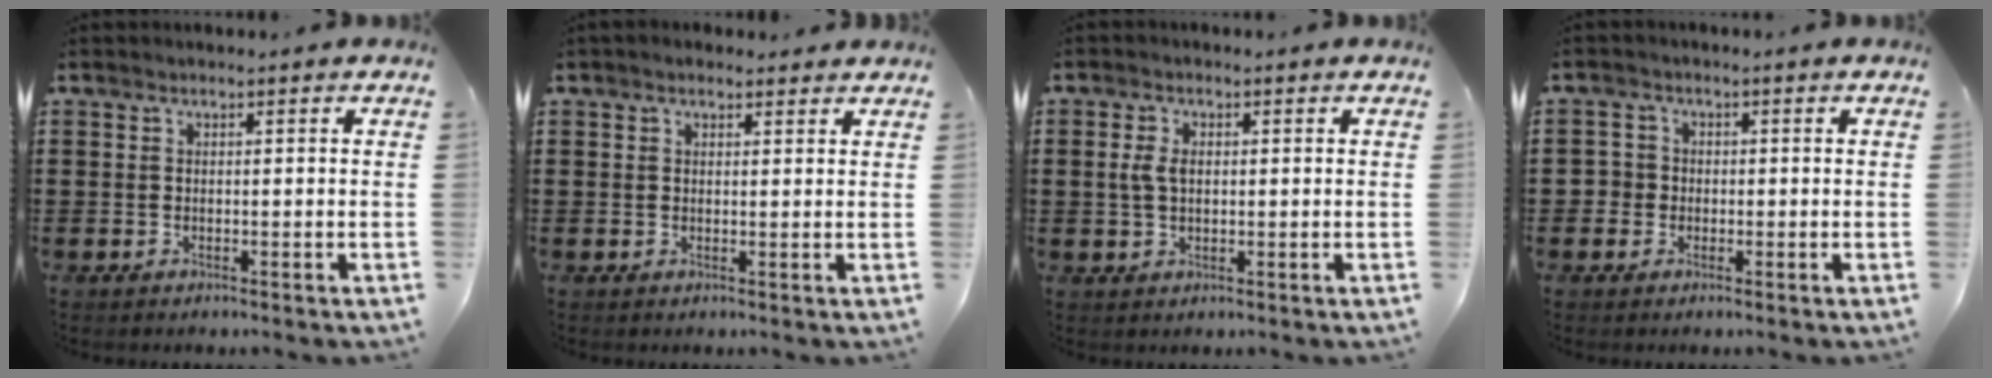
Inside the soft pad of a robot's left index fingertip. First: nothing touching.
{"total": 1.4, "force": [1.2, 0.6, 0.4], "torque": [-0.010, 0.006, 0.022]}
{"total": 3.1, "force": [0.4, 1.8, 2.5], "torque": [-0.069, 0.003, 0.000]}
{"total": 2.1, "force": [-0.4, 2.1, 0.3], "torque": [-0.016, 0.005, -0.012]}